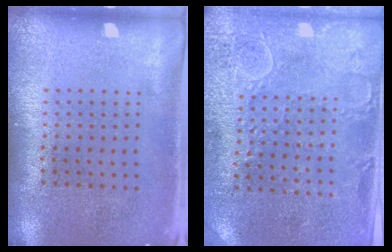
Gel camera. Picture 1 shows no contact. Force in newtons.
{"total": 2.7, "press": 2.6, "slide": 0.7}